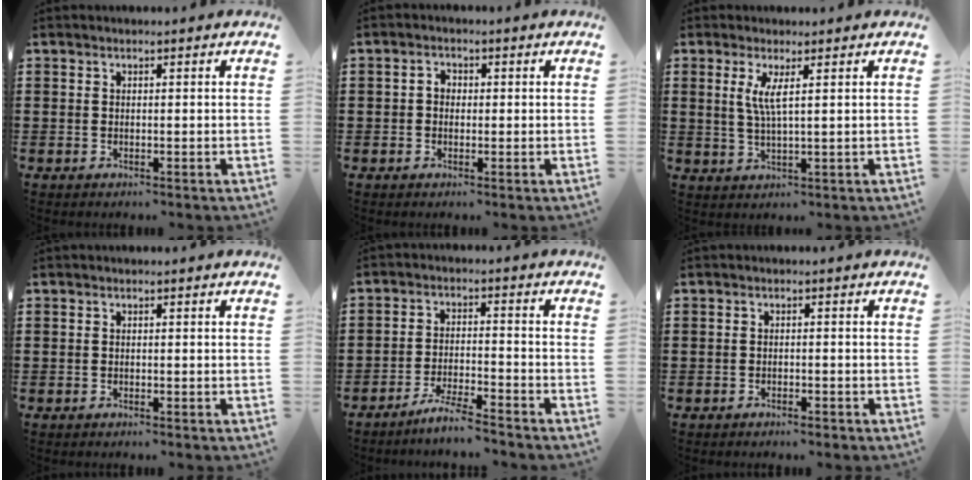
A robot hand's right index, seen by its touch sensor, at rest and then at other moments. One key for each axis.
{"total": 1.5, "fx": -0.2, "fy": 1.2, "fz": 0.9, "tx": -0.019, "ty": 0.006, "tz": -0.005}
{"total": 3.7, "fx": 1.2, "fy": 0.2, "fz": 3.5, "tx": -0.074, "ty": -0.003, "tz": 0.018}
{"total": 0.0}
{"total": 4.9, "fx": -4.5, "fy": -0.2, "fz": 1.8, "tx": -0.046, "ty": -0.008, "tz": -0.090}
{"total": 0.8, "fx": -0.8, "fy": 0.1, "fz": 0.3, "tx": -0.009, "ty": 0.000, "tz": -0.015}